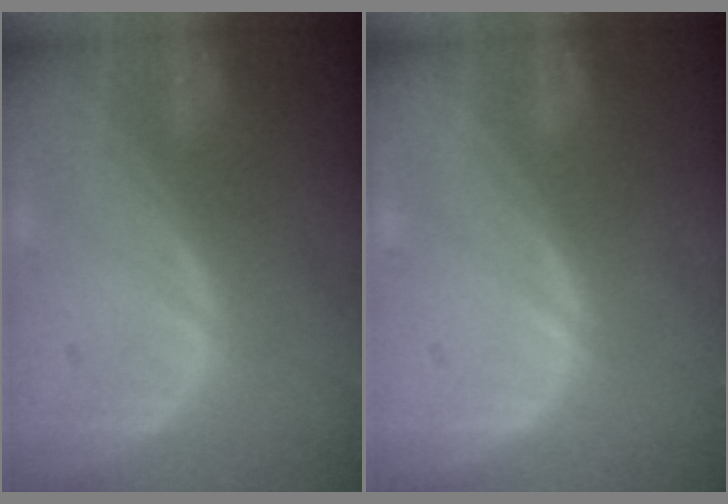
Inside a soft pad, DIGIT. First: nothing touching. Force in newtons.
{"total": 0.0}